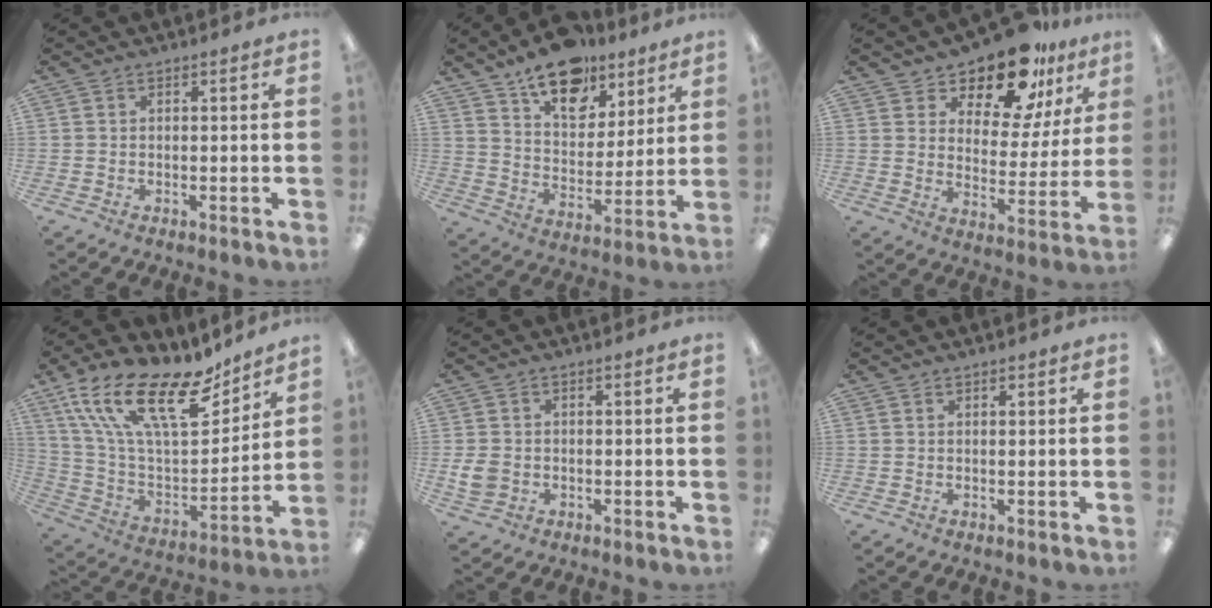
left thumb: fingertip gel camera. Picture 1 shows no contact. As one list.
[{"total": 15.9, "force": [11.6, 8.5, 6.9], "torque": [-0.103, -0.066, 0.207]}, {"total": 14.7, "force": [12.2, 5.5, 6.1], "torque": [-0.109, -0.084, 0.213]}, {"total": 22.9, "force": [14.9, 8.6, 15.2], "torque": [-0.283, -0.092, 0.263]}, {"total": 4.7, "force": [-0.4, 4.0, 2.5], "torque": [-0.048, 0.002, -0.008]}, {"total": 0.7, "force": [0.6, 0.3, 0.1], "torque": [-0.001, 0.000, 0.012]}]